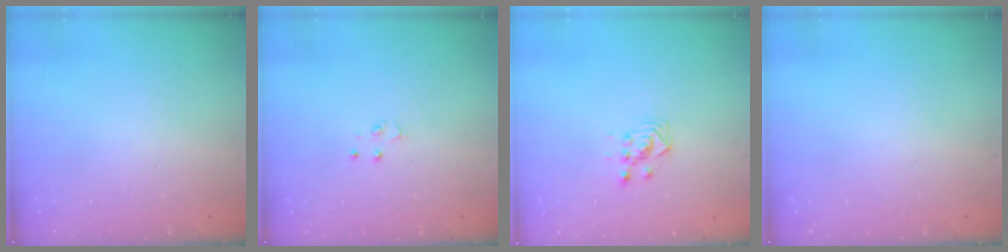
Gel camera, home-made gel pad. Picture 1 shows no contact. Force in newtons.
{"total": 2.8, "press": 2.8, "slide": 0.3}
{"total": 3.7, "press": 3.7, "slide": 0.2}
{"total": 0.0}